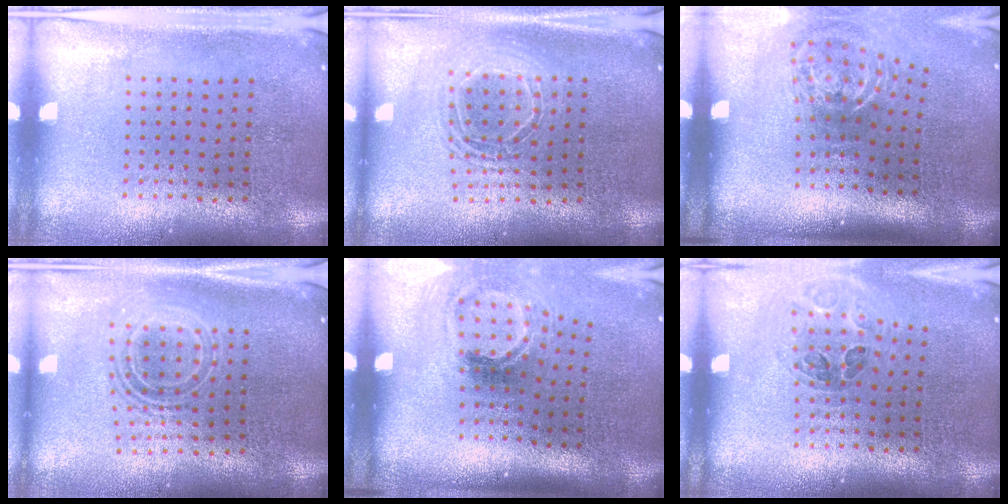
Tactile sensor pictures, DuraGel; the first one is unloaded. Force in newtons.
{"total": 1.6, "press": 1.4, "slide": 0.9}
{"total": 2.1, "press": 1.3, "slide": 1.6}
{"total": 2.0, "press": 1.5, "slide": 1.3}
{"total": 2.1, "press": 1.3, "slide": 1.6}
{"total": 0.9, "press": 0.9, "slide": 0.2}